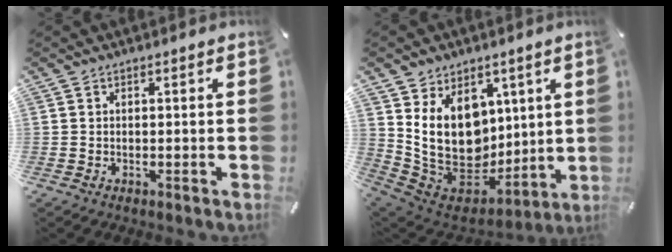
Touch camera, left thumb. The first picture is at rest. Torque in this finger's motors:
{"motor_torque": [2.79, 2.23, 1.50, -1.27, 0.44]}